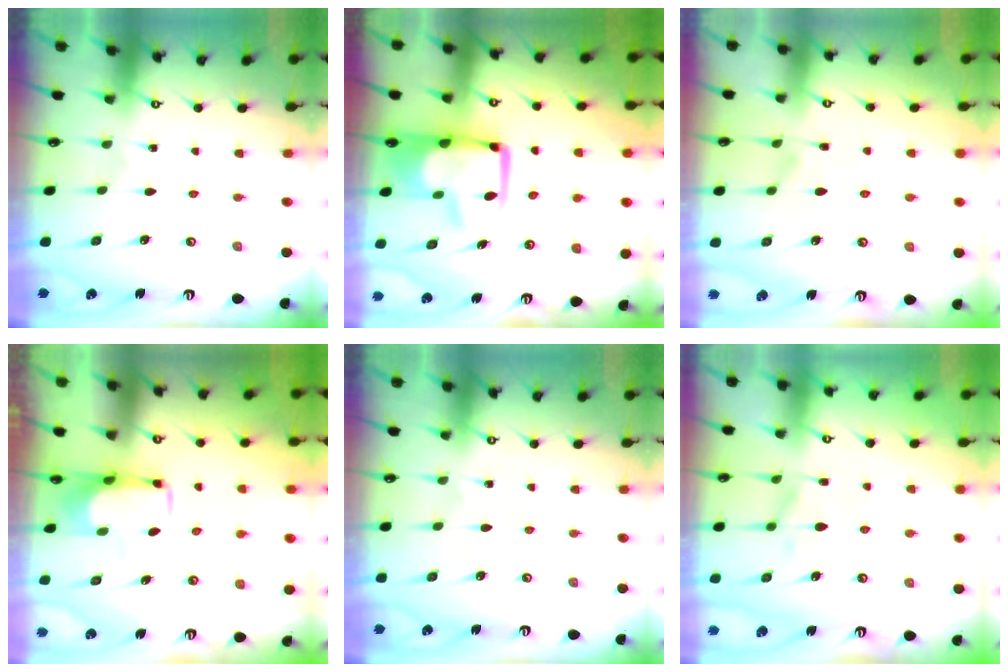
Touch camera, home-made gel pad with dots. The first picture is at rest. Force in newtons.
{"total": 10.7, "press": 10.5, "slide": 1.8}
{"total": 1.6, "press": 1.1, "slide": 1.2}
{"total": 2.1, "press": 2.1, "slide": 0.4}
{"total": 0.0}
{"total": 1.3, "press": 0.1, "slide": 1.3}